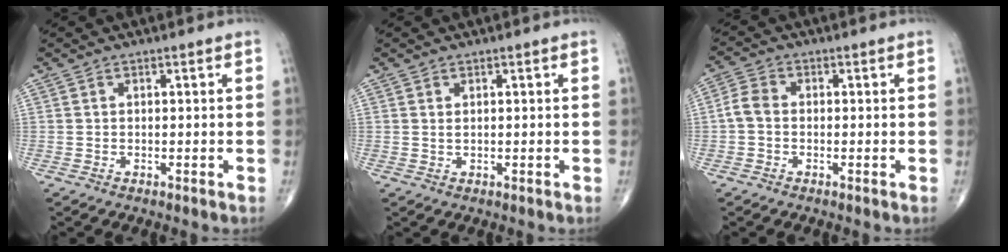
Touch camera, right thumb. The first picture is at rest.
{"total": 0.6, "force": [0.3, 0.3, 0.5], "torque": [-0.010, 0.000, 0.007]}
{"total": 3.5, "force": [-0.5, 2.5, 2.4], "torque": [-0.047, 0.009, -0.020]}